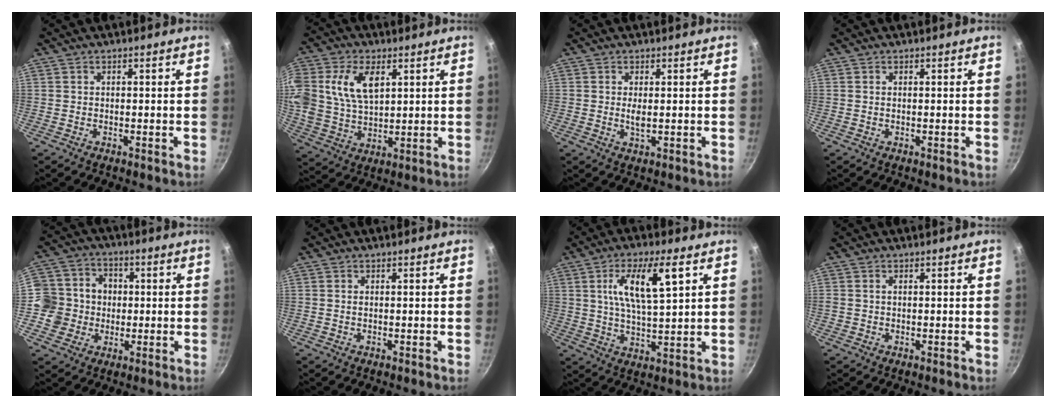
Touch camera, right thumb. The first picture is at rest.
{"total": 14.4, "force": [4.4, 9.0, 10.4], "torque": [-0.209, -0.005, 0.090]}
{"total": 2.0, "force": [0.1, 0.8, 1.8], "torque": [-0.037, -0.005, 0.006]}
{"total": 0.0}
{"total": 12.4, "force": [-0.6, 11.8, 3.7], "torque": [-0.039, 0.028, -0.009]}
{"total": 0.5, "force": [0.1, 0.3, 0.4], "torque": [-0.009, 0.001, 0.004]}
{"total": 11.9, "force": [4.2, 3.5, 10.5], "torque": [-0.191, -0.010, 0.081]}
{"total": 0.9, "force": [0.2, 0.7, 0.5], "torque": [-0.009, 0.000, 0.006]}